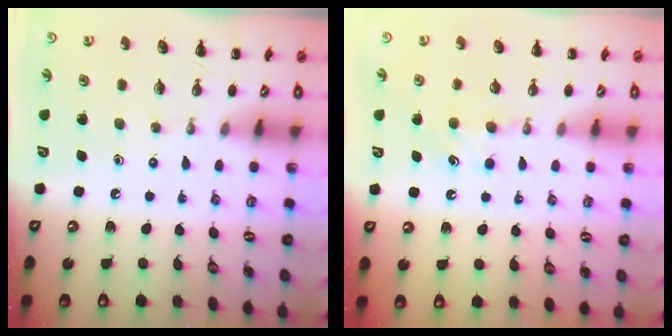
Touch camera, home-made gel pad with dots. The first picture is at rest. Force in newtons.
{"total": 6.5, "press": 6.3, "slide": 1.7}